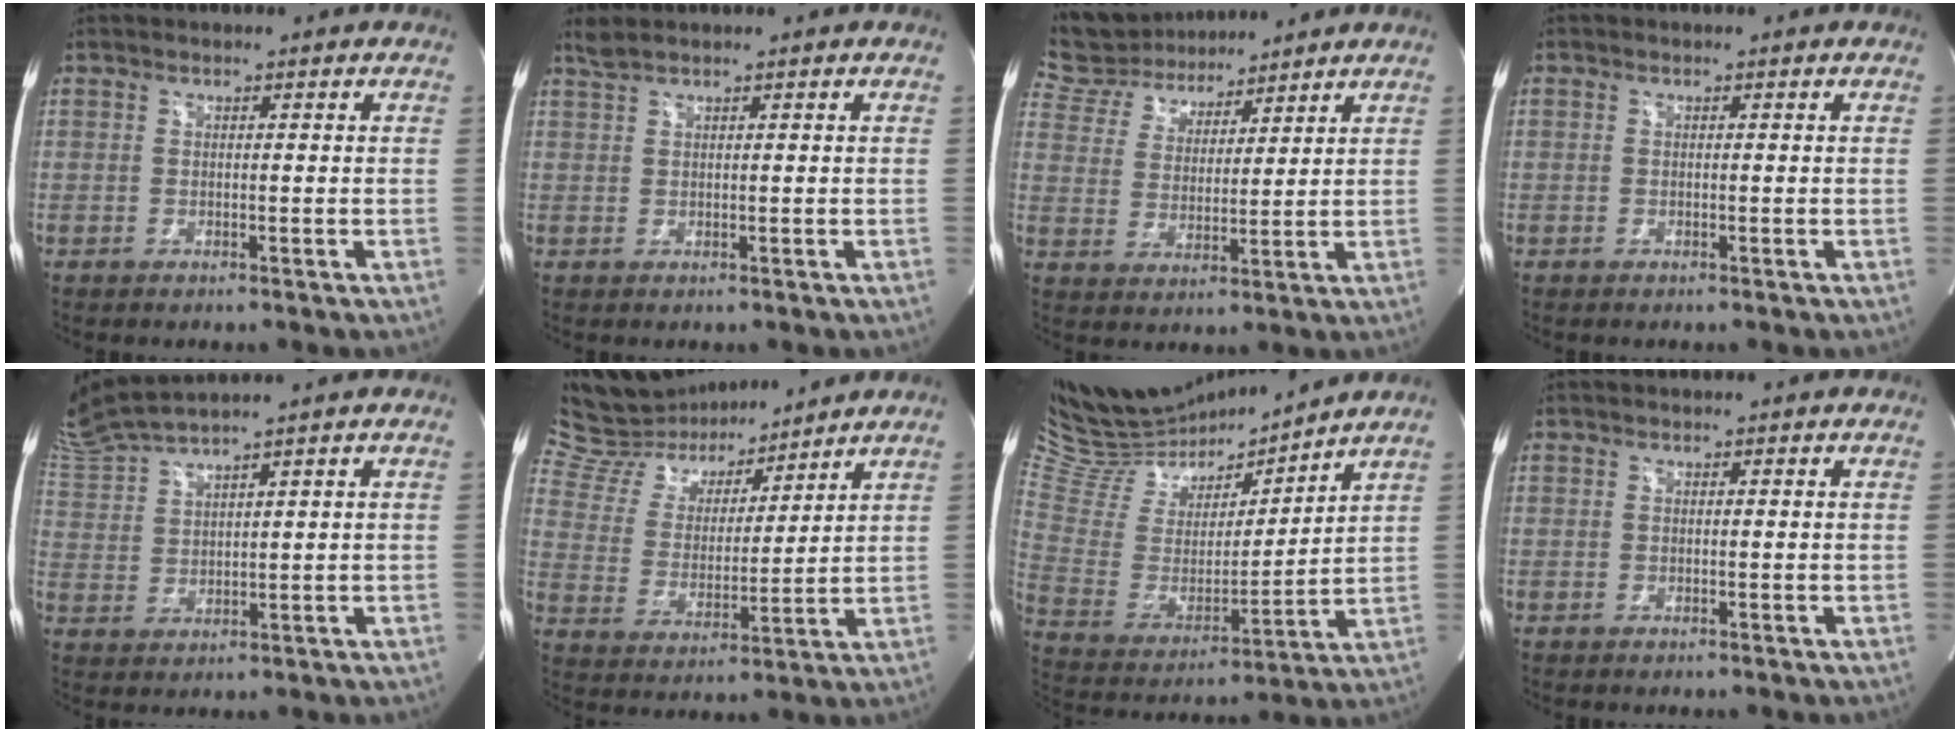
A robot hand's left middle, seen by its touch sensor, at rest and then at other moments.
{"total": 1.4, "force": [1.2, -0.2, 0.6], "torque": [-0.014, 0.005, 0.027]}
{"total": 11.7, "force": [11.0, 3.4, 2.4], "torque": [-0.055, 0.030, 0.202]}
{"total": 0.0}
{"total": 7.6, "force": [7.0, -1.6, 2.4], "torque": [-0.071, 0.005, 0.154]}
{"total": 18.5, "force": [17.0, 5.0, 5.4], "torque": [-0.109, 0.023, 0.292]}
{"total": 19.0, "force": [17.8, 4.1, 5.1], "torque": [-0.098, -0.021, 0.318]}
{"total": 0.0}